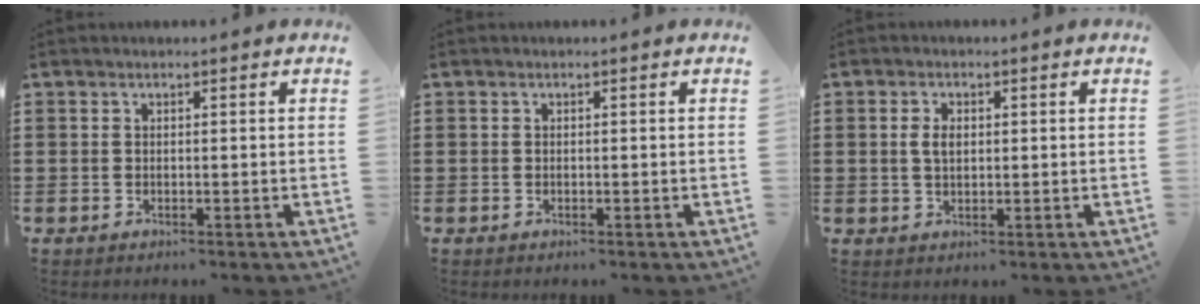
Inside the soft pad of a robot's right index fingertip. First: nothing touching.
{"total": 0.0}
{"total": 2.6, "force": [0.4, 1.5, 2.1], "torque": [-0.044, 0.008, 0.006]}